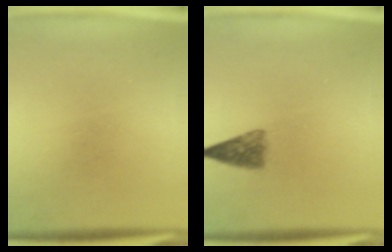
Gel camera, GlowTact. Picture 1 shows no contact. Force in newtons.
{"total": 3.4}